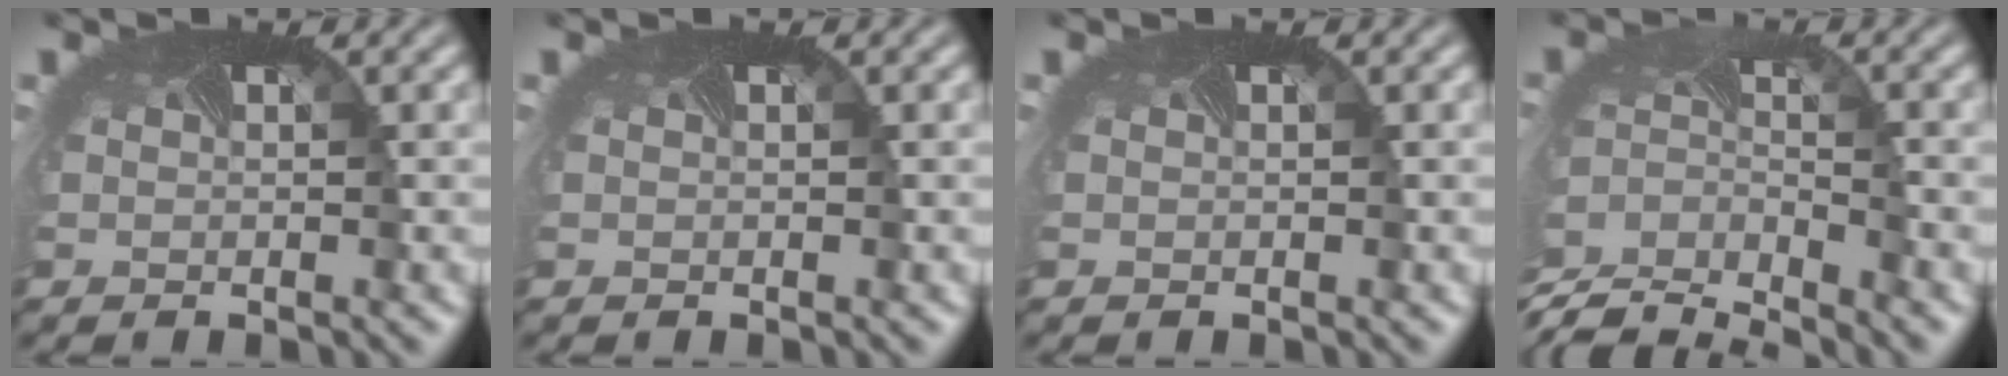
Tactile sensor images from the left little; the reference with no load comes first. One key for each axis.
{"total": 0.0}
{"total": 0.0}
{"total": 6.7, "fx": -6.3, "fy": 0.9, "fz": 1.8, "tx": -0.044, "ty": -0.021, "tz": -0.124}